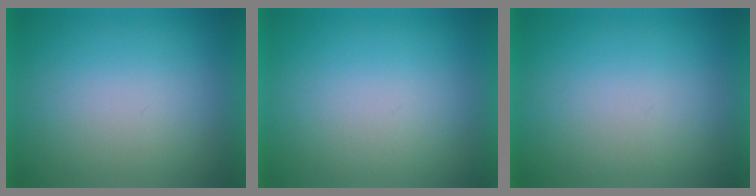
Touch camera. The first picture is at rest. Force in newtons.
{"total": 1.2}
{"total": 1.1}